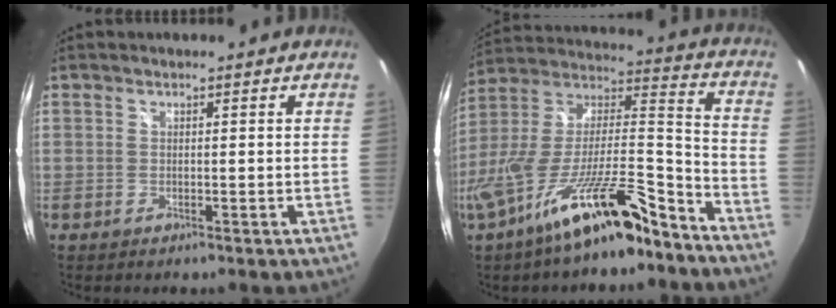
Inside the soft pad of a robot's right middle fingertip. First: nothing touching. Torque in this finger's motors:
{"motor_torque": [1.25, -0.89, 1.05, 0.21]}